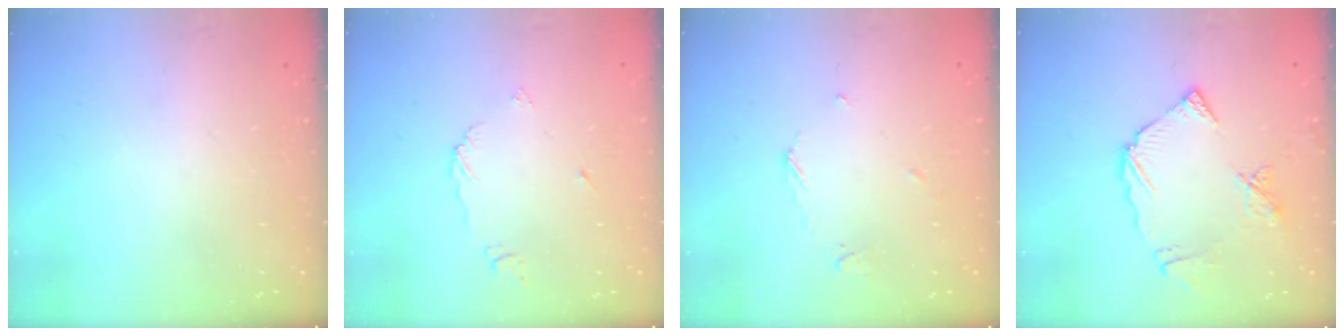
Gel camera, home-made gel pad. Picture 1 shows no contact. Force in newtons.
{"total": 5.2, "press": 5.2, "slide": 0.3}
{"total": 3.7, "press": 3.6, "slide": 0.4}
{"total": 10.8, "press": 10.7, "slide": 1.4}